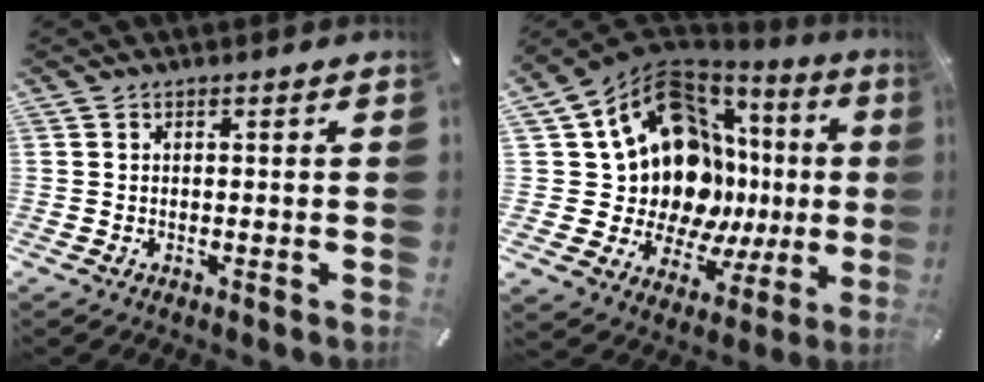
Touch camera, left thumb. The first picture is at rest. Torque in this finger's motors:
{"motor_torque": [1.67, 3.34, 1.62, -1.15, 0.19]}